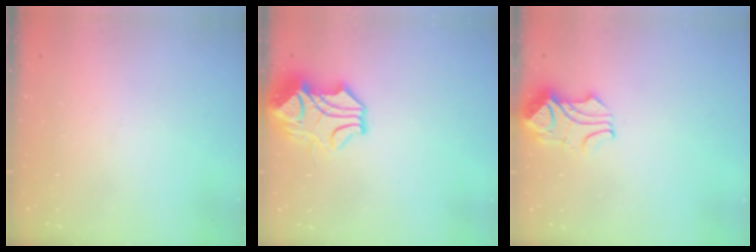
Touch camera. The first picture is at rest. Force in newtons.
{"total": 8.3, "press": 8.1, "slide": 1.8}
{"total": 3.6, "press": 3.5, "slide": 1.0}